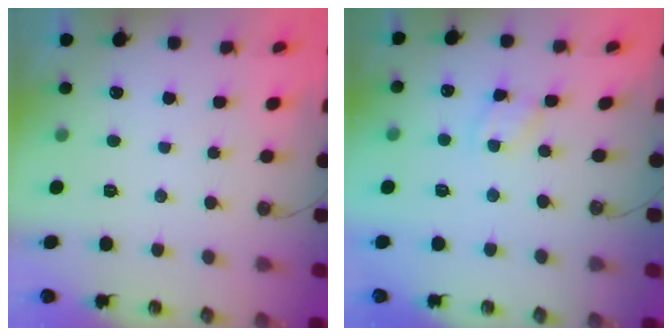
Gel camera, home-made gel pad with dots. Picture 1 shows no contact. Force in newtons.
{"total": 1.8, "press": 1.8, "slide": 0.3}